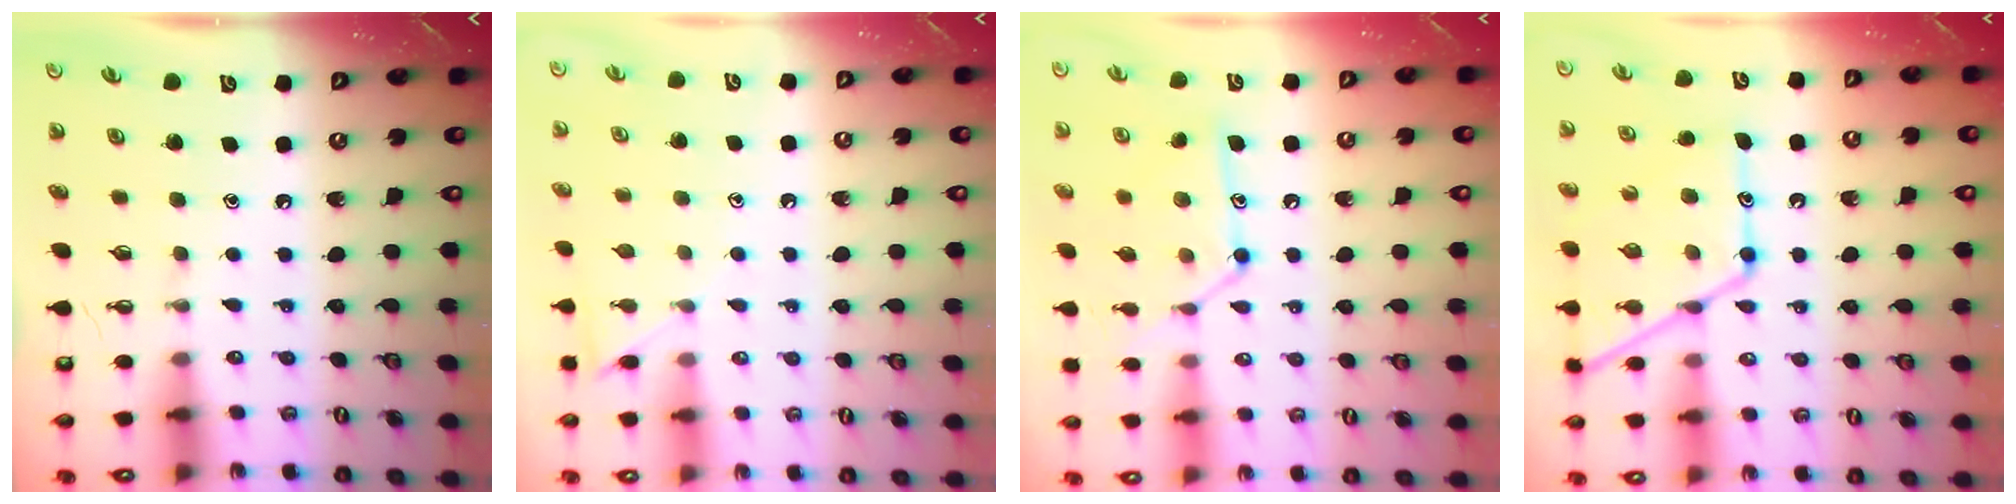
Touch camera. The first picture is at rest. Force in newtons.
{"total": 6.7, "press": 6.7, "slide": 0.6}
{"total": 12.9, "press": 12.9, "slide": 0.9}
{"total": 15.7, "press": 15.6, "slide": 1.4}